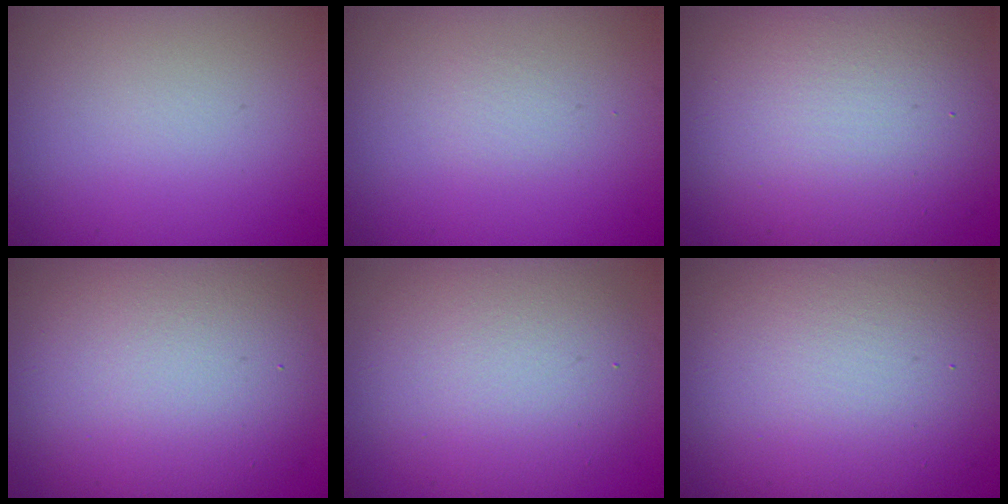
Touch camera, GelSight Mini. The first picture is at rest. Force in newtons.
{"total": 0.8, "press": 0.8, "slide": 0.1}
{"total": 12.2, "press": 12.2, "slide": 0.9}
{"total": 11.8, "press": 11.7, "slide": 1.1}
{"total": 7.8, "press": 7.8, "slide": 0.5}
{"total": 13.9, "press": 13.9, "slide": 1.1}